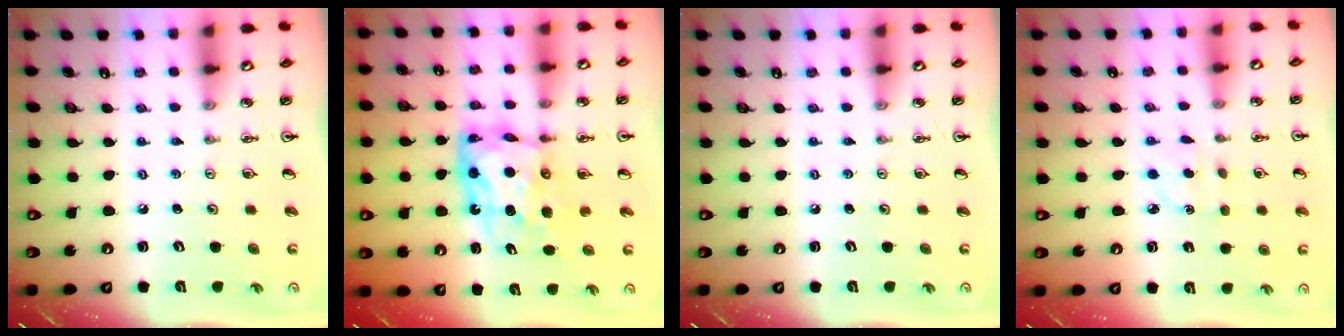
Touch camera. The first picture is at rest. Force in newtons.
{"total": 10.6, "press": 10.5, "slide": 1.3}
{"total": 0.0}
{"total": 2.8, "press": 2.7, "slide": 0.7}